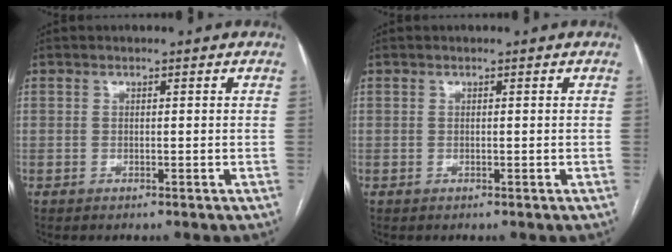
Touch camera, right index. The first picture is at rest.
{"total": 0.0}